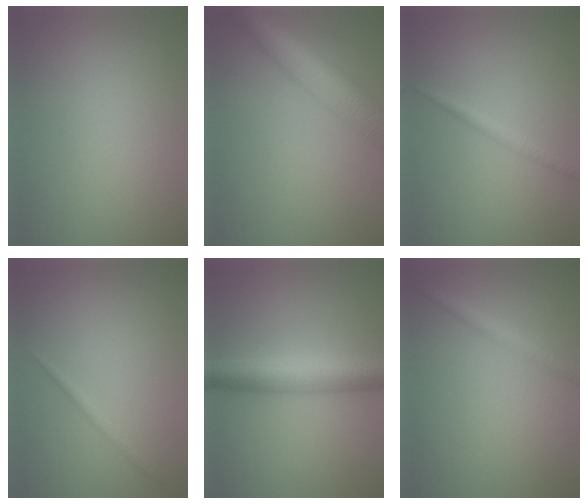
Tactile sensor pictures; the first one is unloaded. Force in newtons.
{"total": 8.0, "press": 8.0, "slide": 0.3}
{"total": 1.3, "press": 1.3, "slide": 0.0}
{"total": 0.8, "press": 0.8, "slide": 0.1}
{"total": 5.7, "press": 5.7, "slide": 0.1}
{"total": 1.9, "press": 1.9, "slide": 0.0}